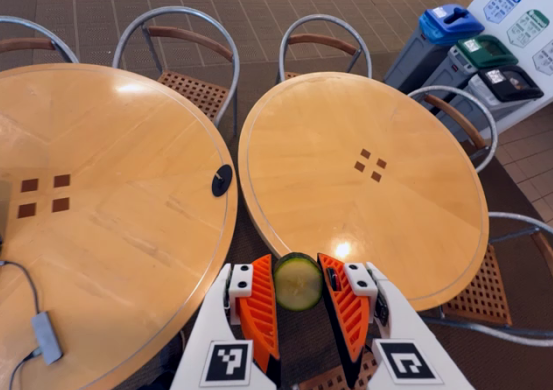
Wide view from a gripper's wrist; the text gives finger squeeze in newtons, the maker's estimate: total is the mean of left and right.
{"total": 8.3, "left": 8.3, "right": 8.3}